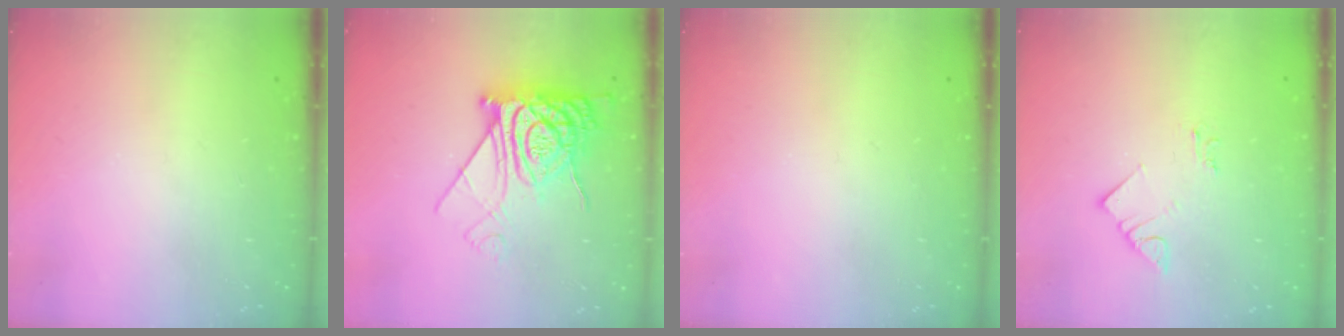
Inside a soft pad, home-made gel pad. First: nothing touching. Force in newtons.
{"total": 13.5, "press": 13.5, "slide": 1.2}
{"total": 0.0}
{"total": 3.2, "press": 3.2, "slide": 0.4}